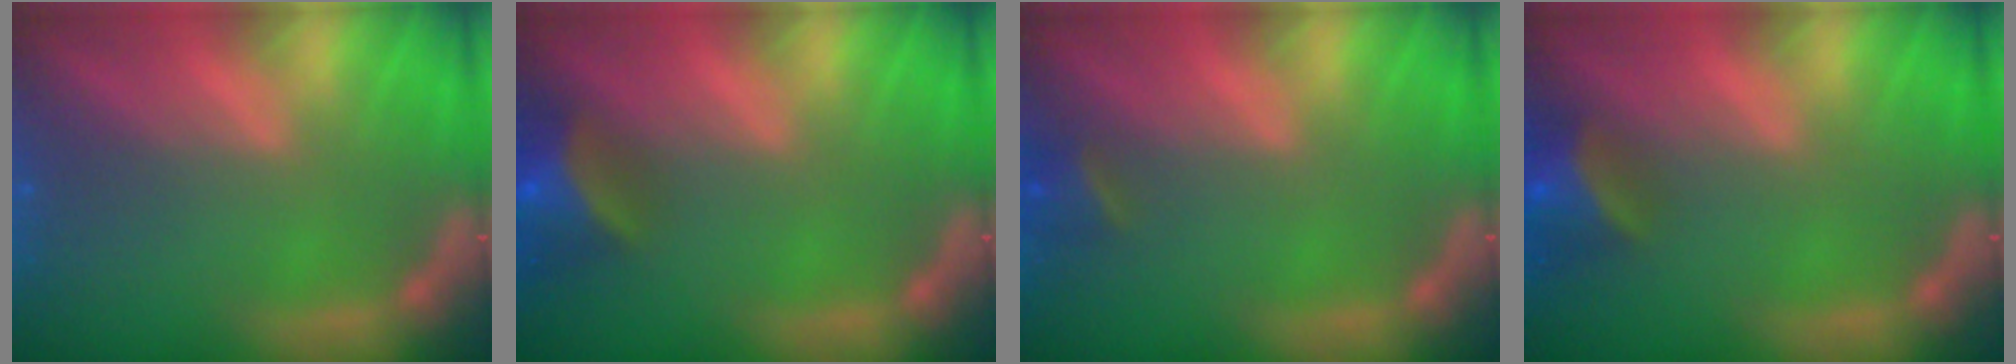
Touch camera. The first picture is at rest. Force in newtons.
{"total": 5.5}
{"total": 1.9}
{"total": 4.5}